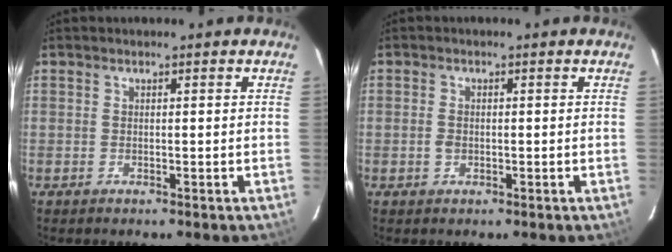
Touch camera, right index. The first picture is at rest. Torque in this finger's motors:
{"motor_torque": [-0.05, 0.02, -0.03, 0.02]}